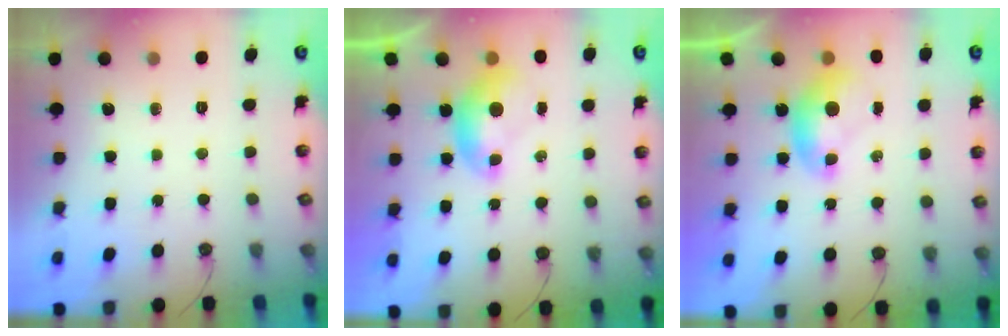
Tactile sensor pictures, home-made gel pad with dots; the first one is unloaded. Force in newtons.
{"total": 0.0}
{"total": 0.0}